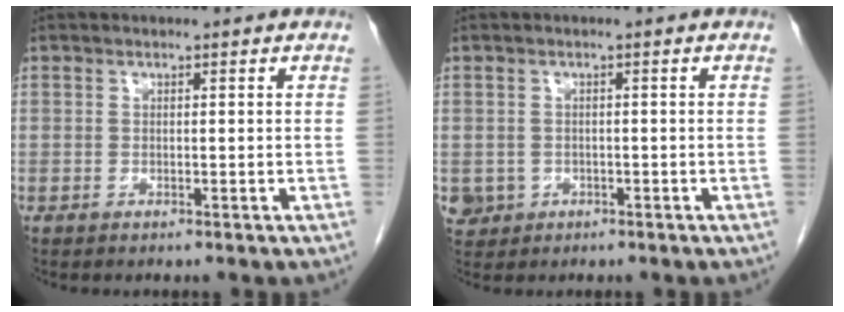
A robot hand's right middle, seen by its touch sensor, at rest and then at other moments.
{"total": 3.1, "force": [-1.0, 2.9, 0.4], "torque": [-0.006, 0.005, -0.012]}